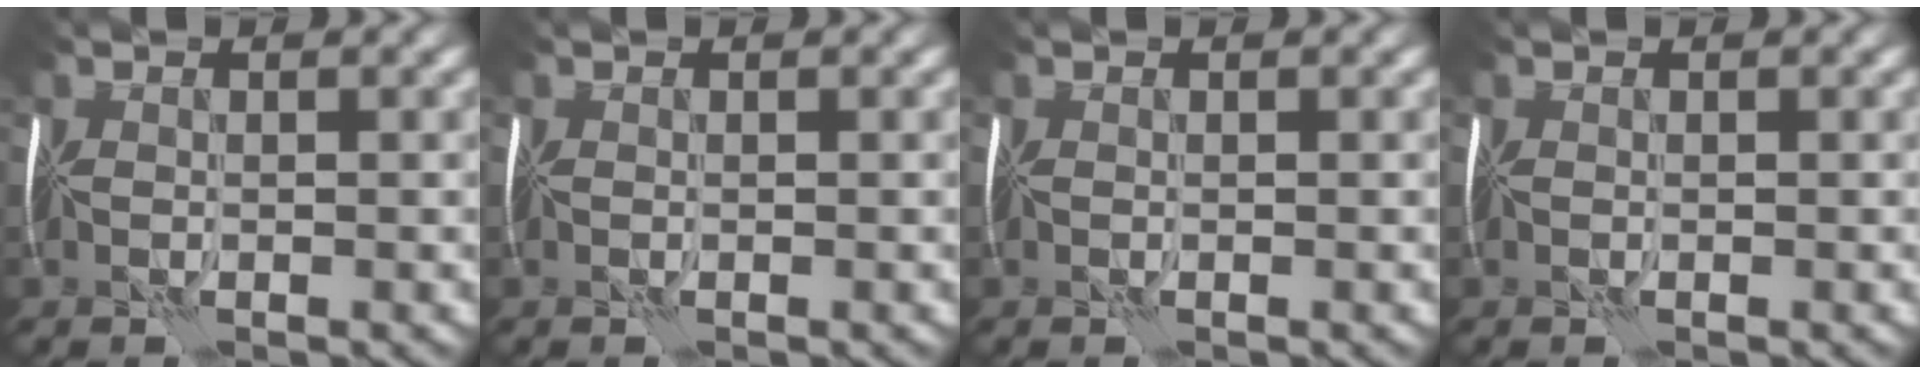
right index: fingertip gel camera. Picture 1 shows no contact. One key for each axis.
{"total": 0.0}
{"total": 0.0}
{"total": 0.0}